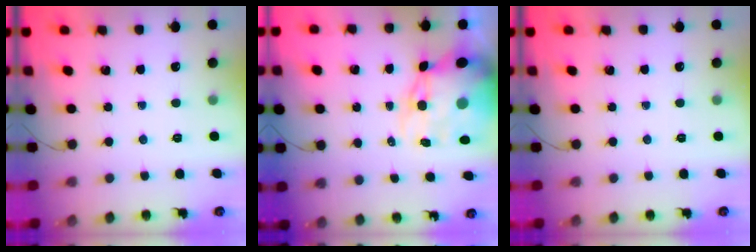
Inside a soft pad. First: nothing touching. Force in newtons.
{"total": 15.6, "press": 15.2, "slide": 3.6}
{"total": 0.0}